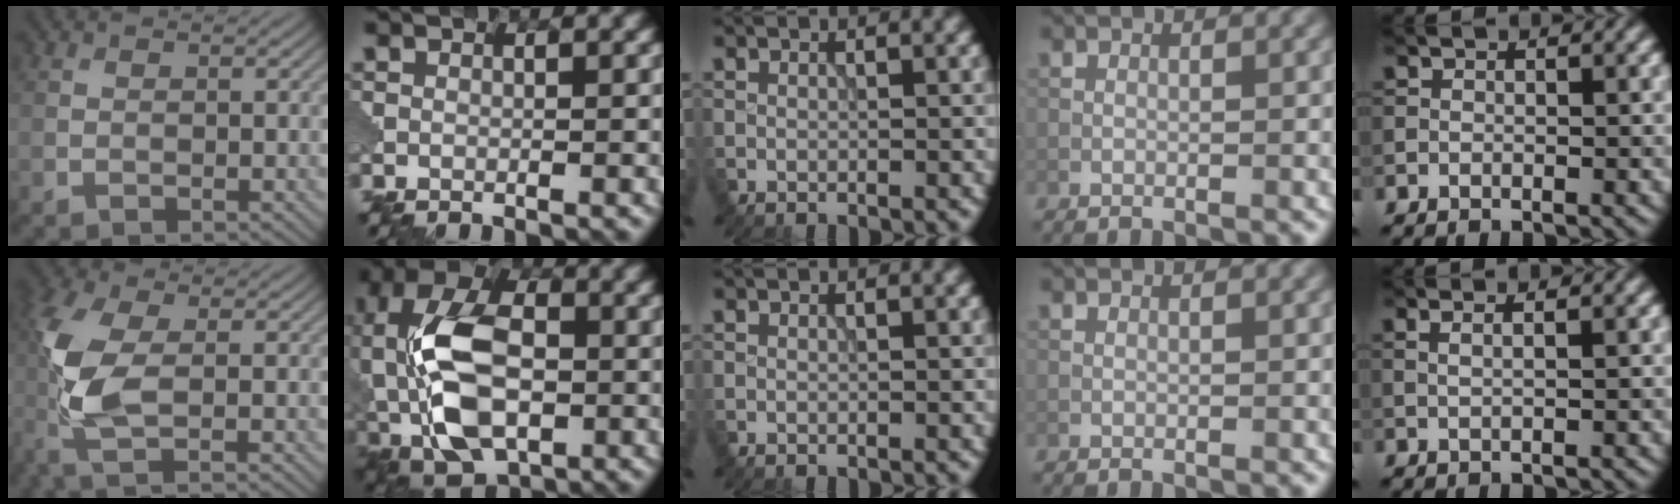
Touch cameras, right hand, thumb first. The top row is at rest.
{"thumb": {"total": 8.6, "force": [-1.2, 3.3, 7.8], "torque": [-0.202, -0.002, -0.035]}, "index": {"total": 13.4, "force": [-2.1, 8.0, 10.5], "torque": [-0.221, 0.006, -0.054]}, "little": {"total": 2.0, "force": [1.1, 0.8, 1.5], "torque": [-0.011, 0.004, -0.005]}}